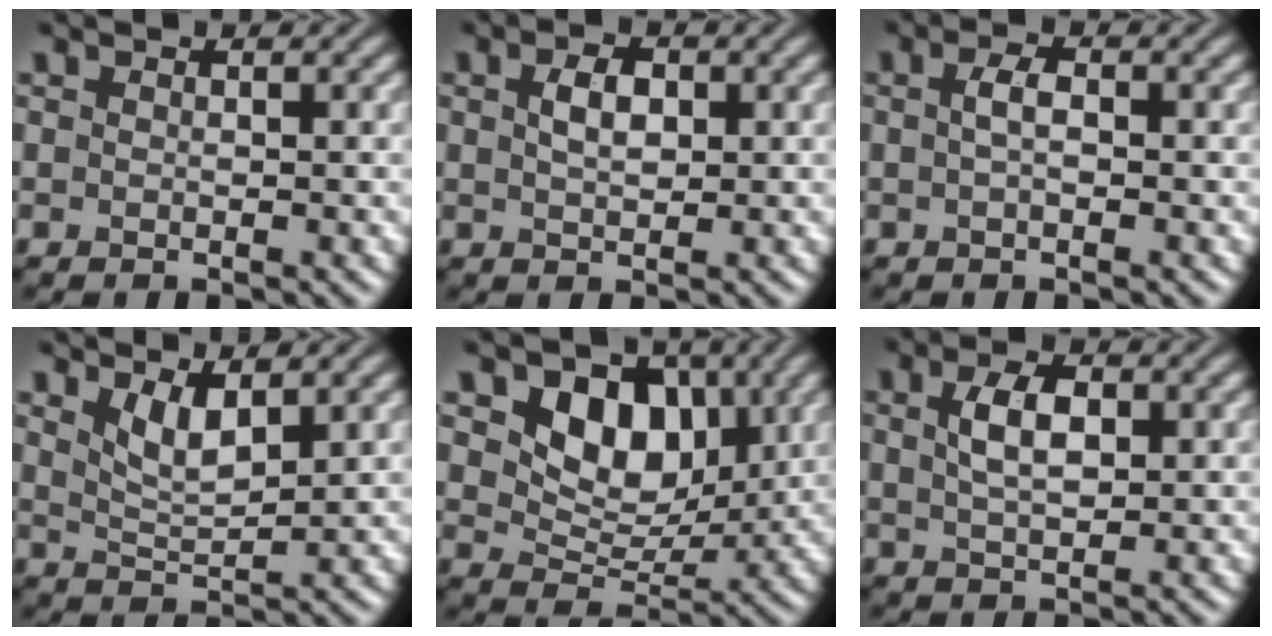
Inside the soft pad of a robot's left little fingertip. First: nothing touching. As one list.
[{"total": 2.6, "force": [0.7, 1.5, 2.0], "torque": [-0.042, 0.003, 0.012]}, {"total": 1.6, "force": [0.0, 0.6, 1.5], "torque": [-0.033, 0.004, -0.002]}, {"total": 2.8, "force": [1.7, 0.8, 2.1], "torque": [-0.043, -0.011, 0.037]}, {"total": 6.3, "force": [2.3, 4.5, 3.8], "torque": [-0.064, -0.011, 0.032]}, {"total": 3.6, "force": [0.9, 1.8, 2.9], "torque": [-0.062, 0.004, 0.019]}]